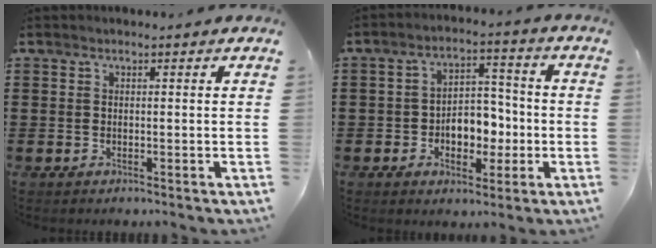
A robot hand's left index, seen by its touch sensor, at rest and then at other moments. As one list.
[{"total": 6.2, "force": [-1.5, 4.5, 3.9], "torque": [-0.062, 0.008, -0.031]}]